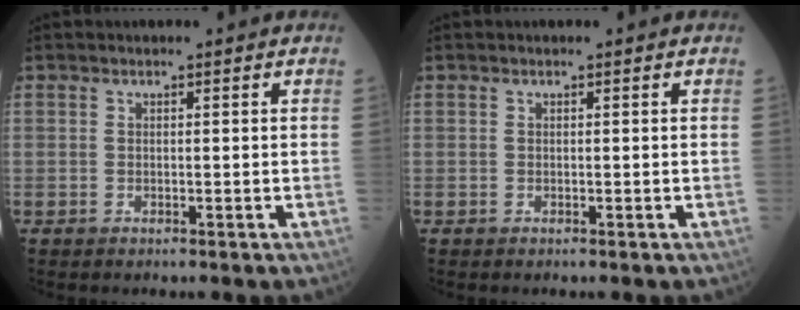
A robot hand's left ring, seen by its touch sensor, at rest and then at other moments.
{"total": 0.0}